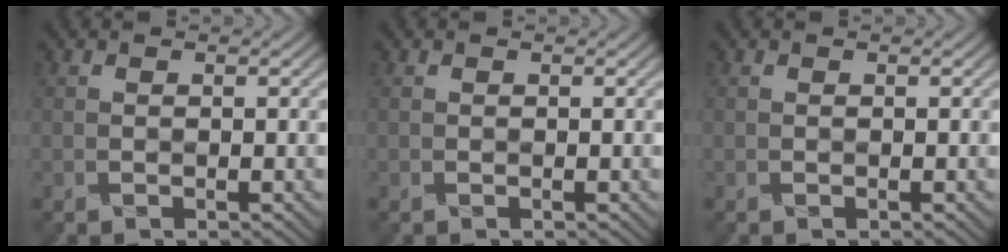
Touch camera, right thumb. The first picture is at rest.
{"total": 0.0}
{"total": 0.0}